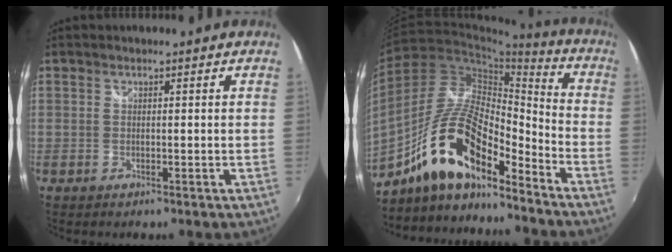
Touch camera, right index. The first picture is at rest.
{"total": 16.2, "force": [-11.2, 5.1, 10.6], "torque": [-0.210, 0.008, -0.212]}